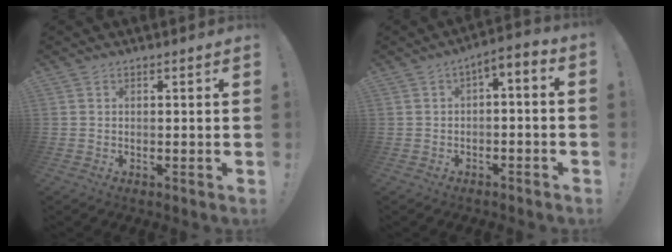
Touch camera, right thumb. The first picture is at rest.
{"total": 3.9, "force": [-2.0, 1.3, 3.1], "torque": [-0.051, 0.009, -0.033]}